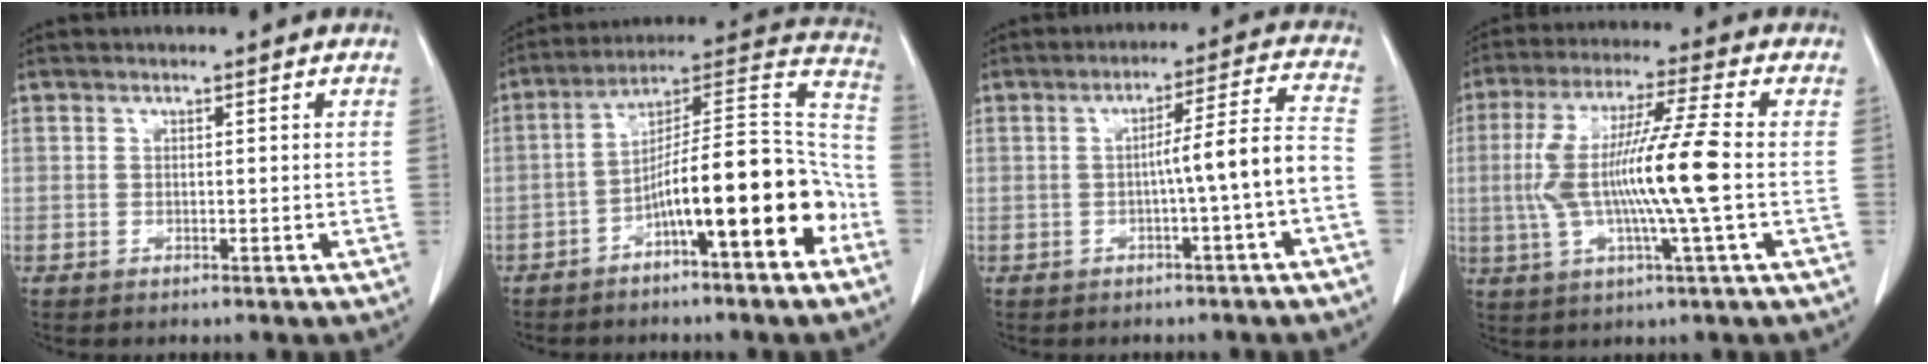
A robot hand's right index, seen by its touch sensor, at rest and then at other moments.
{"total": 16.4, "force": [-7.0, 2.3, 14.6], "torque": [-0.220, 0.038, -0.108]}
{"total": 5.9, "force": [-1.8, -0.4, 5.6], "torque": [-0.080, 0.017, -0.024]}
{"total": 13.3, "force": [-0.9, -0.4, 13.3], "torque": [-0.266, 0.004, -0.021]}